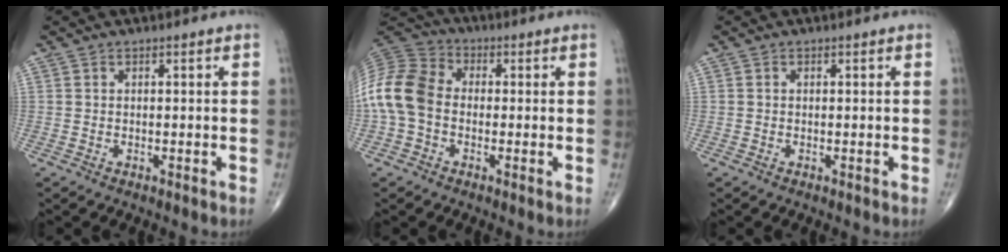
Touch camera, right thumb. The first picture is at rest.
{"total": 11.9, "force": [-1.5, 8.8, 7.9], "torque": [-0.166, 0.031, -0.043]}
{"total": 0.0}